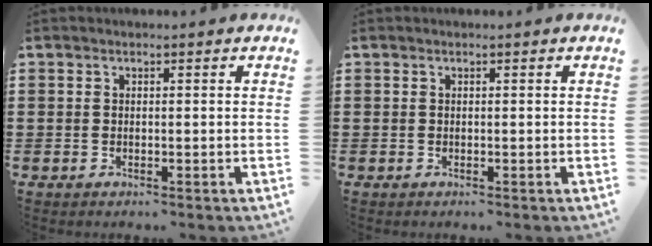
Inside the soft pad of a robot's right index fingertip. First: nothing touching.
{"total": 0.0}